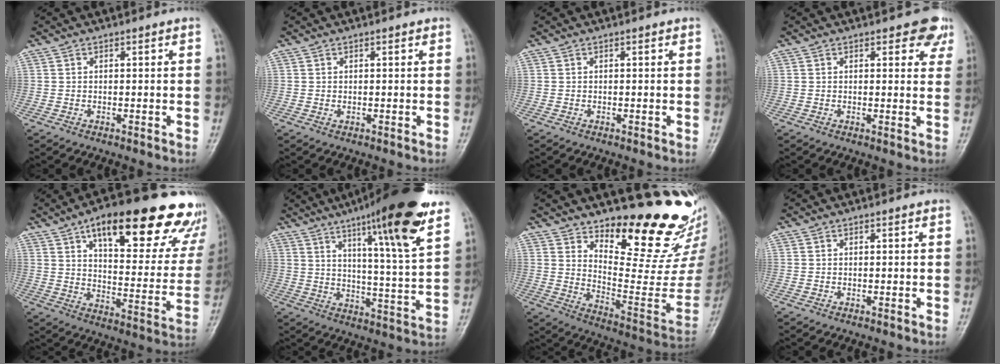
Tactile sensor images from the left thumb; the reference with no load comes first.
{"total": 0.7, "force": [0.3, 0.4, 0.5], "torque": [-0.006, -0.001, 0.005]}
{"total": 0.0}
{"total": 4.5, "force": [2.9, 2.3, 2.6], "torque": [0.002, -0.011, 0.028]}
{"total": 29.2, "force": [17.9, 10.8, 20.4], "torque": [-0.239, -0.044, 0.244]}
{"total": 20.1, "force": [12.0, 1.9, 16.0], "torque": [-0.217, -0.055, 0.178]}
{"total": 21.6, "force": [17.5, 6.3, 11.0], "torque": [-0.106, -0.158, 0.252]}
{"total": 0.0}